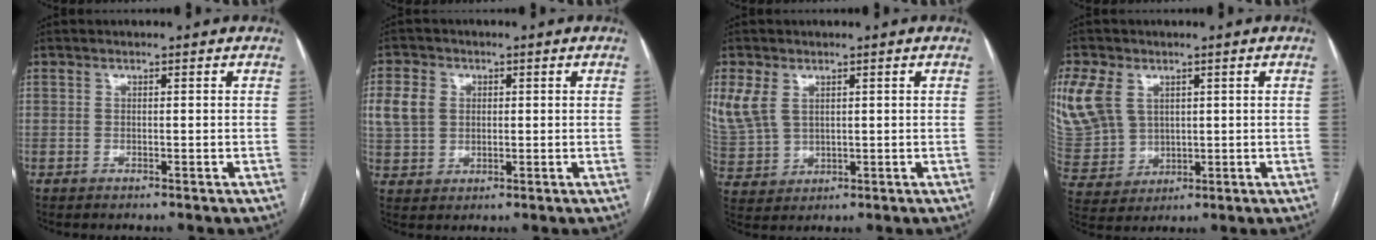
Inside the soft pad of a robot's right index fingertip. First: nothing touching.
{"total": 6.2, "force": [1.4, 5.2, 3.2], "torque": [-0.077, 0.014, 0.030]}
{"total": 8.8, "force": [3.5, 6.2, 5.2], "torque": [-0.139, 0.011, 0.087]}
{"total": 13.1, "force": [4.8, 10.0, 7.1], "torque": [-0.188, 0.014, 0.114]}